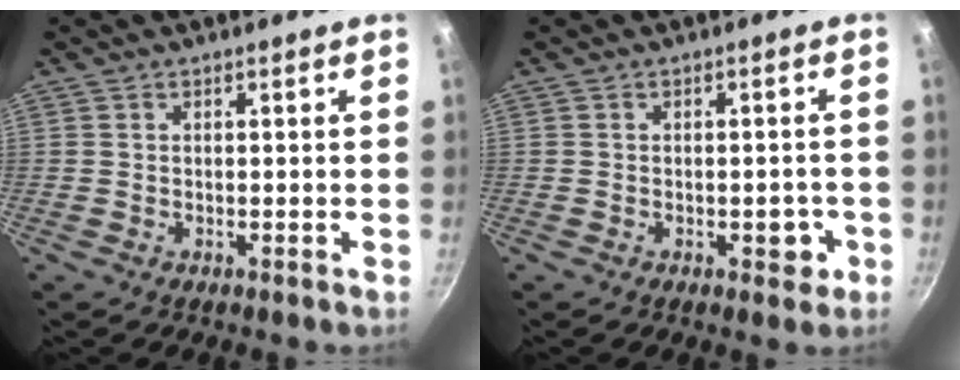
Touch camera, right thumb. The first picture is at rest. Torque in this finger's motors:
{"motor_torque": [2.59, 2.42, 0.57, -0.28, -0.01]}